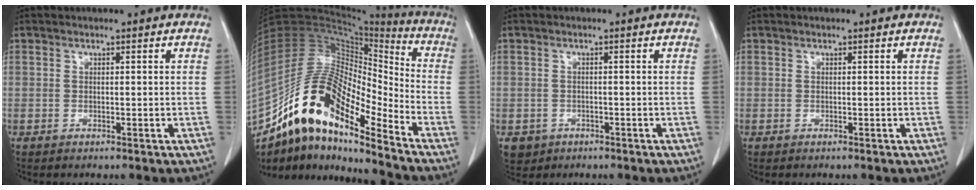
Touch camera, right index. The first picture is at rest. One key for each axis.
{"total": 18.9, "fx": -13.5, "fy": 4.7, "fz": 12.4, "tx": -0.239, "ty": 0.032, "tz": -0.241}
{"total": 2.9, "fx": -1.2, "fy": 2.6, "fz": 0.4, "tx": -0.004, "ty": 0.006, "tz": -0.013}
{"total": 0.0}